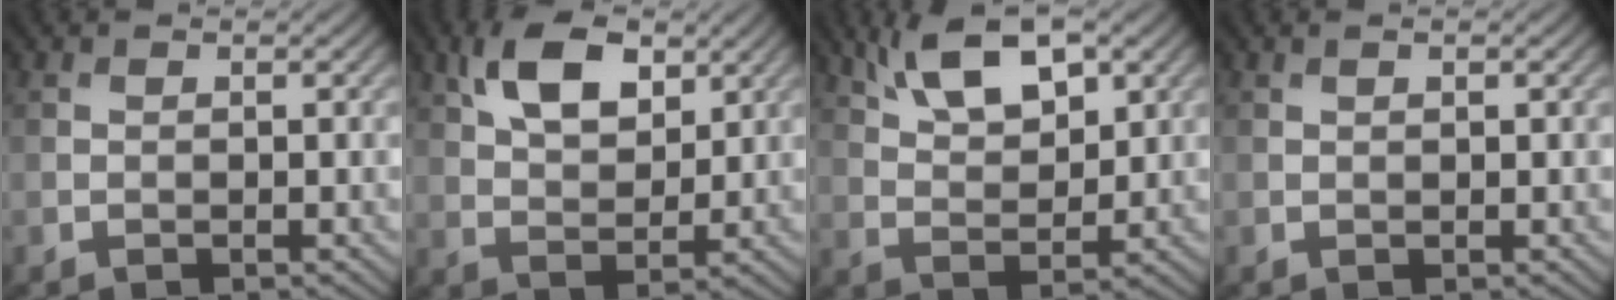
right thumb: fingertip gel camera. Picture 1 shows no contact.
{"total": 8.3, "force": [4.0, 4.5, 5.7], "torque": [-0.117, 0.006, 0.074]}
{"total": 8.9, "force": [5.0, 3.8, 6.3], "torque": [-0.128, 0.009, 0.097]}
{"total": 0.7, "force": [0.3, 0.2, 0.5], "torque": [-0.011, 0.003, 0.006]}